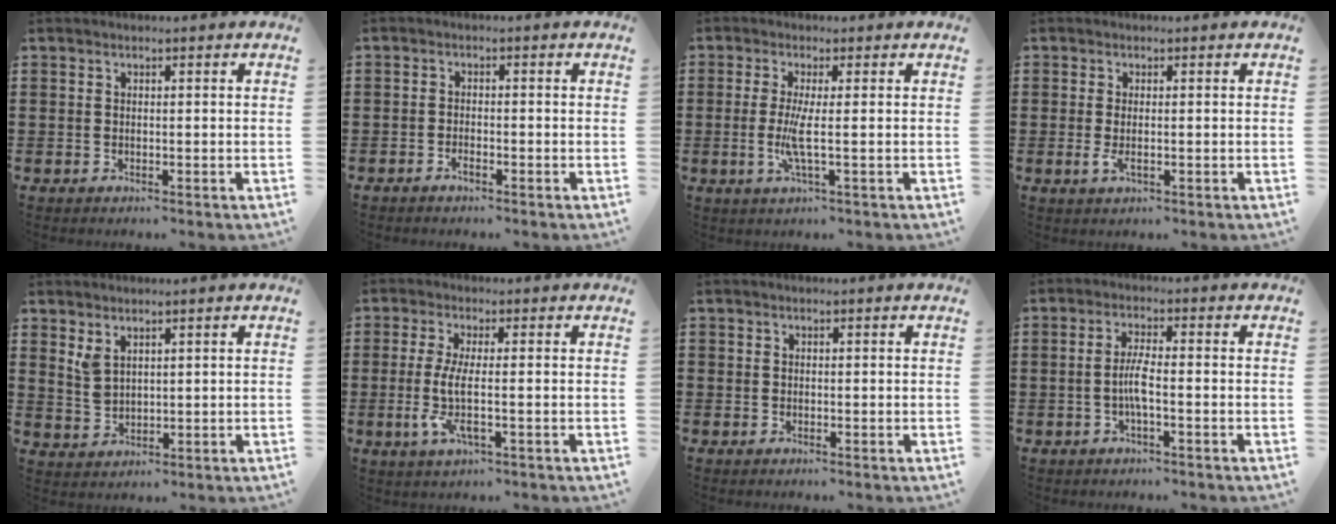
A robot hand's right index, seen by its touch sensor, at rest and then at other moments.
{"total": 1.3, "force": [-1.0, 0.4, 0.7], "torque": [-0.016, -0.004, -0.017]}
{"total": 4.4, "force": [-0.4, 0.0, 4.4], "torque": [-0.095, -0.014, -0.013]}
{"total": 2.0, "force": [-0.3, 0.5, 1.9], "torque": [-0.042, -0.007, -0.006]}
{"total": 2.9, "force": [2.0, 1.3, 1.6], "torque": [-0.035, 0.003, 0.038]}
{"total": 5.3, "force": [-0.9, 0.7, 5.2], "torque": [-0.122, -0.016, -0.025]}
{"total": 0.0}
{"total": 3.7, "force": [-1.0, 0.4, 3.6], "torque": [-0.079, -0.006, -0.025]}